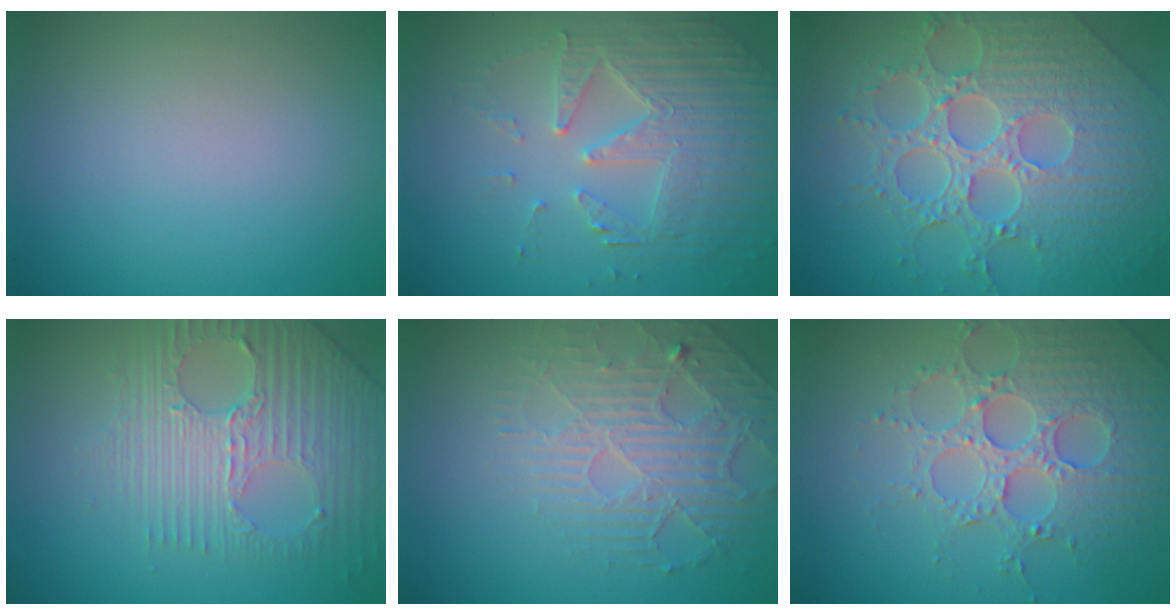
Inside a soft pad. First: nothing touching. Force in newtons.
{"total": 5.0, "press": 4.4, "slide": 2.4}
{"total": 8.7, "press": 6.4, "slide": 5.8}
{"total": 7.1, "press": 4.6, "slide": 5.4}
{"total": 3.5, "press": 3.1, "slide": 1.6}
{"total": 4.7, "press": 4.7, "slide": 0.7}